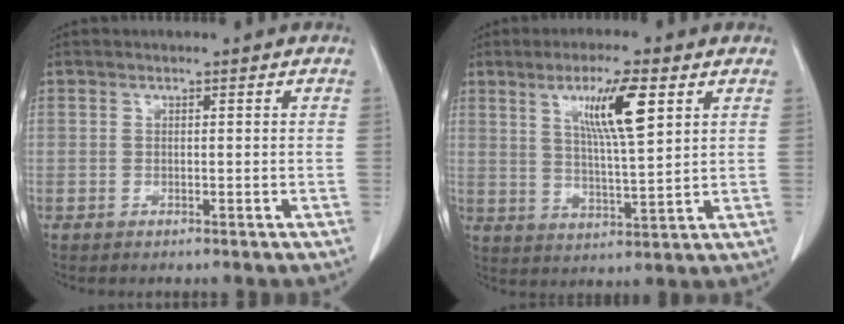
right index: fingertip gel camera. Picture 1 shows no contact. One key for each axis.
{"total": 9.3, "fx": 4.1, "fy": 0.7, "fz": 8.4, "tx": -0.151, "ty": -0.002, "tz": 0.072}